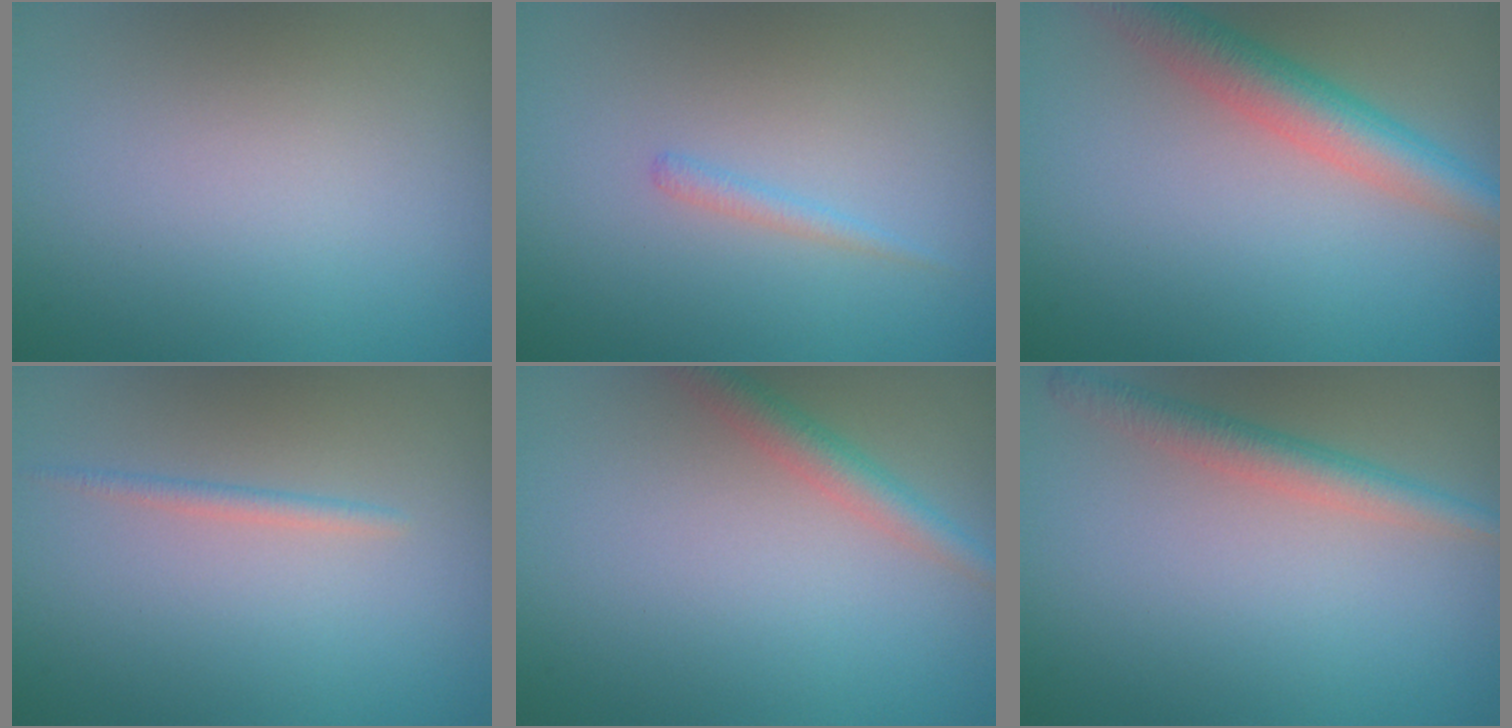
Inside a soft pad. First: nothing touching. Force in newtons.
{"total": 0.9, "press": 0.9, "slide": 0.1}
{"total": 4.9, "press": 4.9, "slide": 0.2}
{"total": 1.0, "press": 1.0, "slide": 0.1}
{"total": 2.5, "press": 2.5, "slide": 0.0}
{"total": 2.8, "press": 2.8, "slide": 0.2}